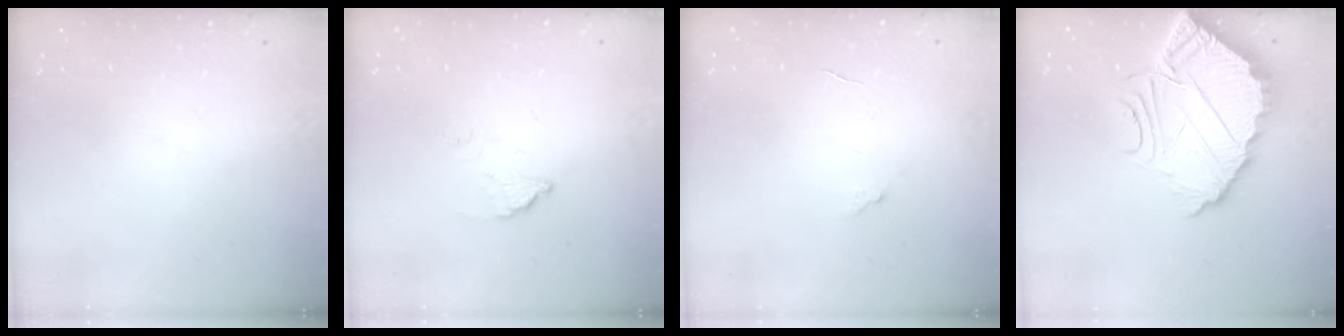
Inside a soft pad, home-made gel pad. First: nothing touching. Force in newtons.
{"total": 2.2, "press": 2.2, "slide": 0.1}
{"total": 3.0, "press": 3.0, "slide": 0.3}
{"total": 10.2, "press": 10.1, "slide": 0.8}